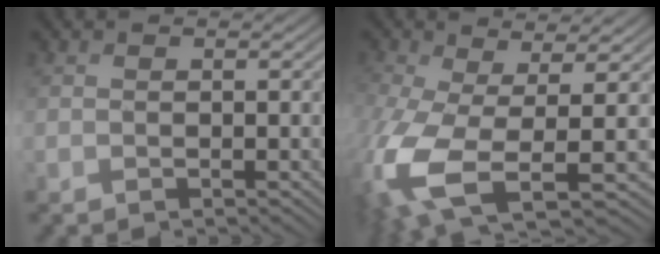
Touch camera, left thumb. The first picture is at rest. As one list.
[{"total": 11.5, "force": [-2.9, 4.6, 10.2], "torque": [-0.253, -0.029, -0.049]}]